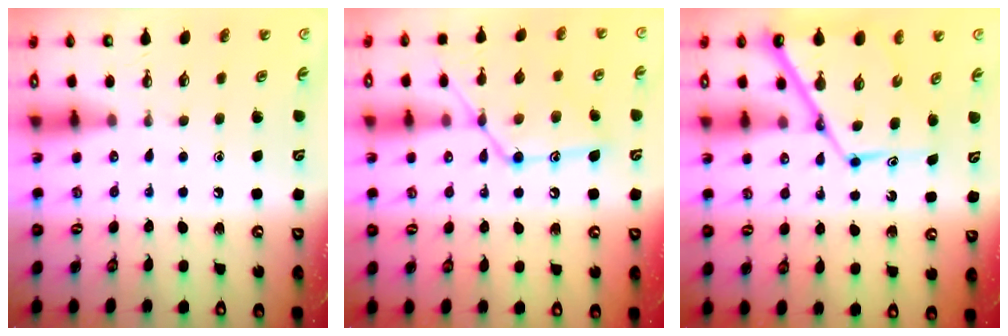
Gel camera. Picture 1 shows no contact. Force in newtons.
{"total": 16.4, "press": 16.4, "slide": 1.4}
{"total": 13.3, "press": 13.2, "slide": 1.2}